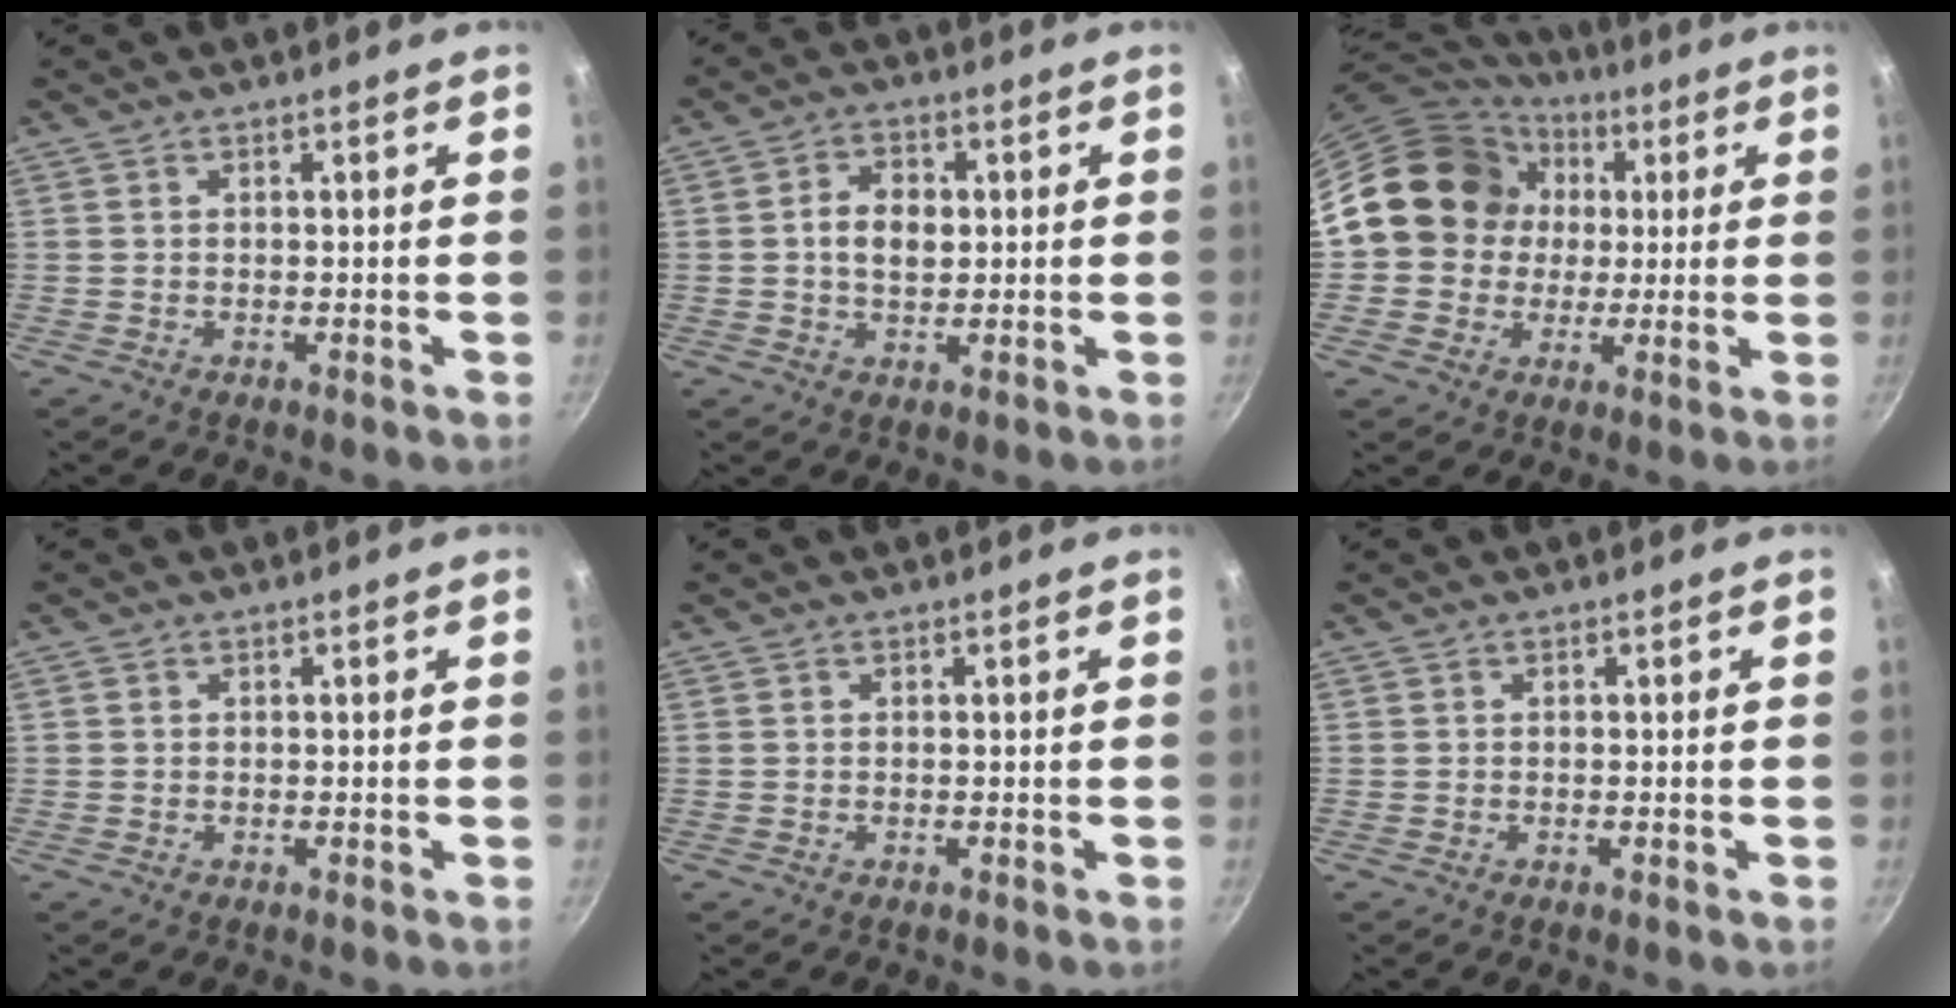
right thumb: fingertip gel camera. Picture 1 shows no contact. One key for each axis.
{"total": 6.1, "fx": 0.5, "fy": 4.3, "fz": 4.4, "tx": -0.058, "ty": 0.007, "tz": 0.004}
{"total": 15.6, "fx": 2.2, "fy": 14.1, "fz": 6.2, "tx": -0.079, "ty": 0.020, "tz": 0.027}
{"total": 0.0}
{"total": 0.0}
{"total": 0.0}